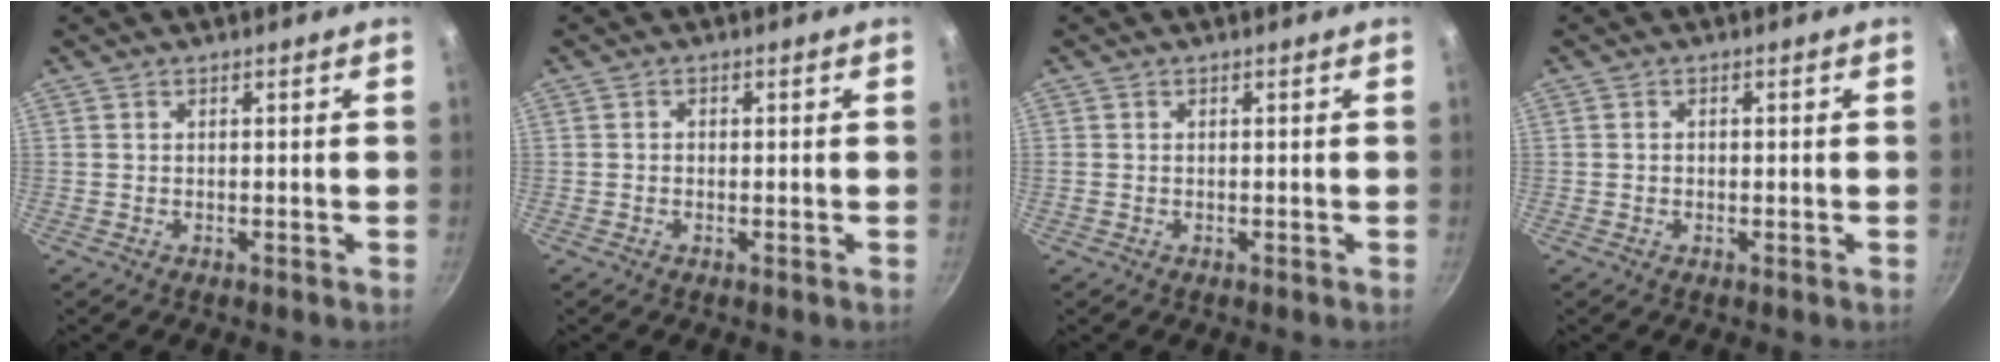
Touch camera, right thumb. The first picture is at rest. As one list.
[{"total": 0.8, "force": [-0.2, 0.6, 0.4], "torque": [-0.006, 0.004, -0.003]}, {"total": 0.5, "force": [-0.1, 0.5, 0.2], "torque": [-0.004, 0.001, 0.000]}, {"total": 1.0, "force": [-0.2, 0.8, 0.5], "torque": [-0.007, 0.004, -0.003]}]